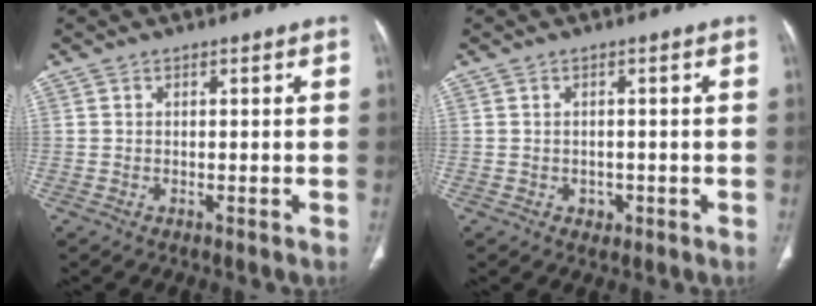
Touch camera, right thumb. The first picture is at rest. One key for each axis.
{"total": 1.6, "fx": -0.6, "fy": 1.4, "fz": 0.6, "tx": -0.004, "ty": 0.003, "tz": -0.005}